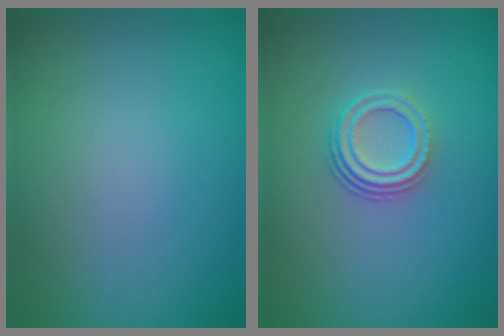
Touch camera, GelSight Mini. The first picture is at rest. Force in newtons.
{"total": 3.2, "press": 2.3, "slide": 2.3}